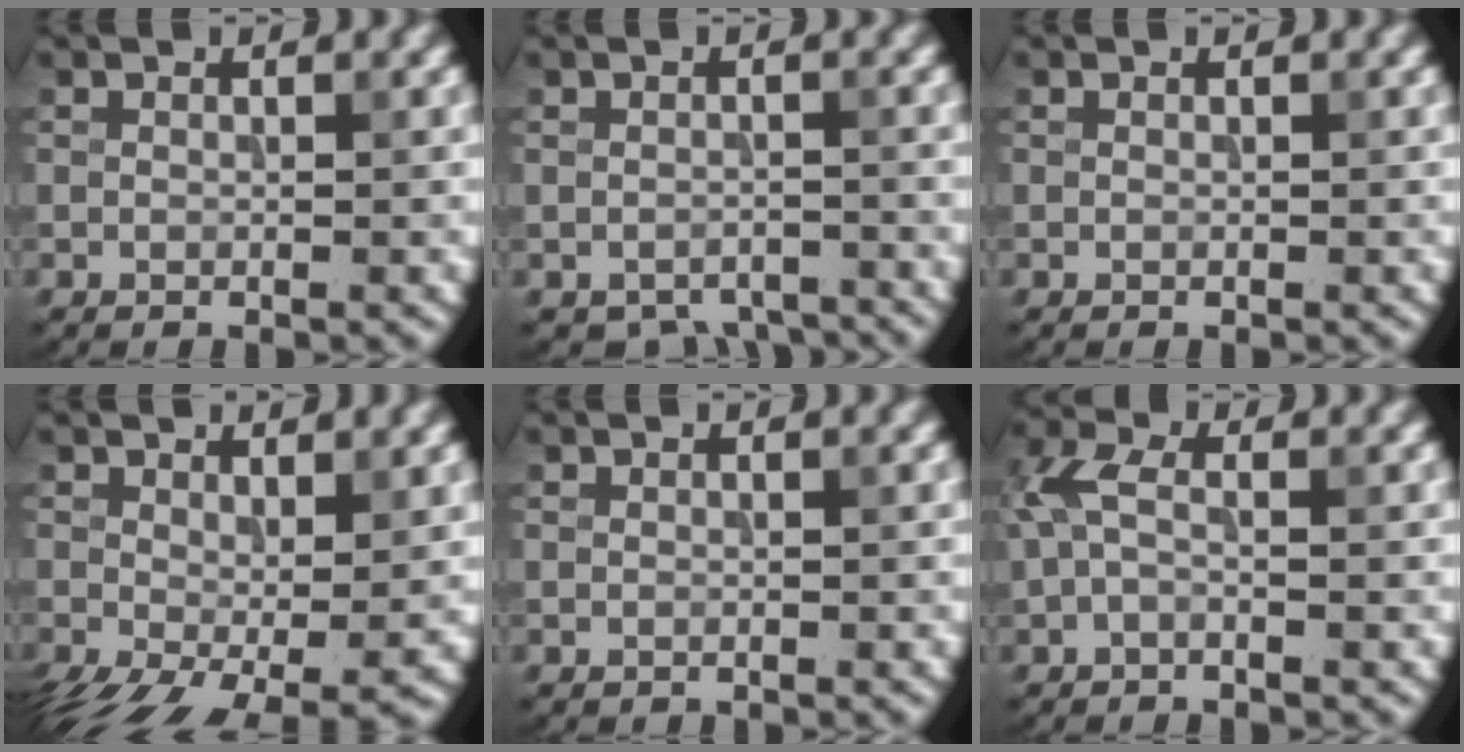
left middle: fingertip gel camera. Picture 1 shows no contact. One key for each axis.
{"total": 3.3, "fx": -2.9, "fy": 1.3, "fz": 0.7, "tx": -0.007, "ty": -0.011, "tz": -0.041}
{"total": 0.0}
{"total": 6.8, "fx": -2.1, "fy": 3.3, "fz": 5.6, "tx": -0.113, "ty": -0.028, "tz": -0.024}
{"total": 0.0}
{"total": 2.7, "fx": -0.2, "fy": 1.3, "fz": 2.3, "tx": -0.057, "ty": 0.011, "tz": -0.011}